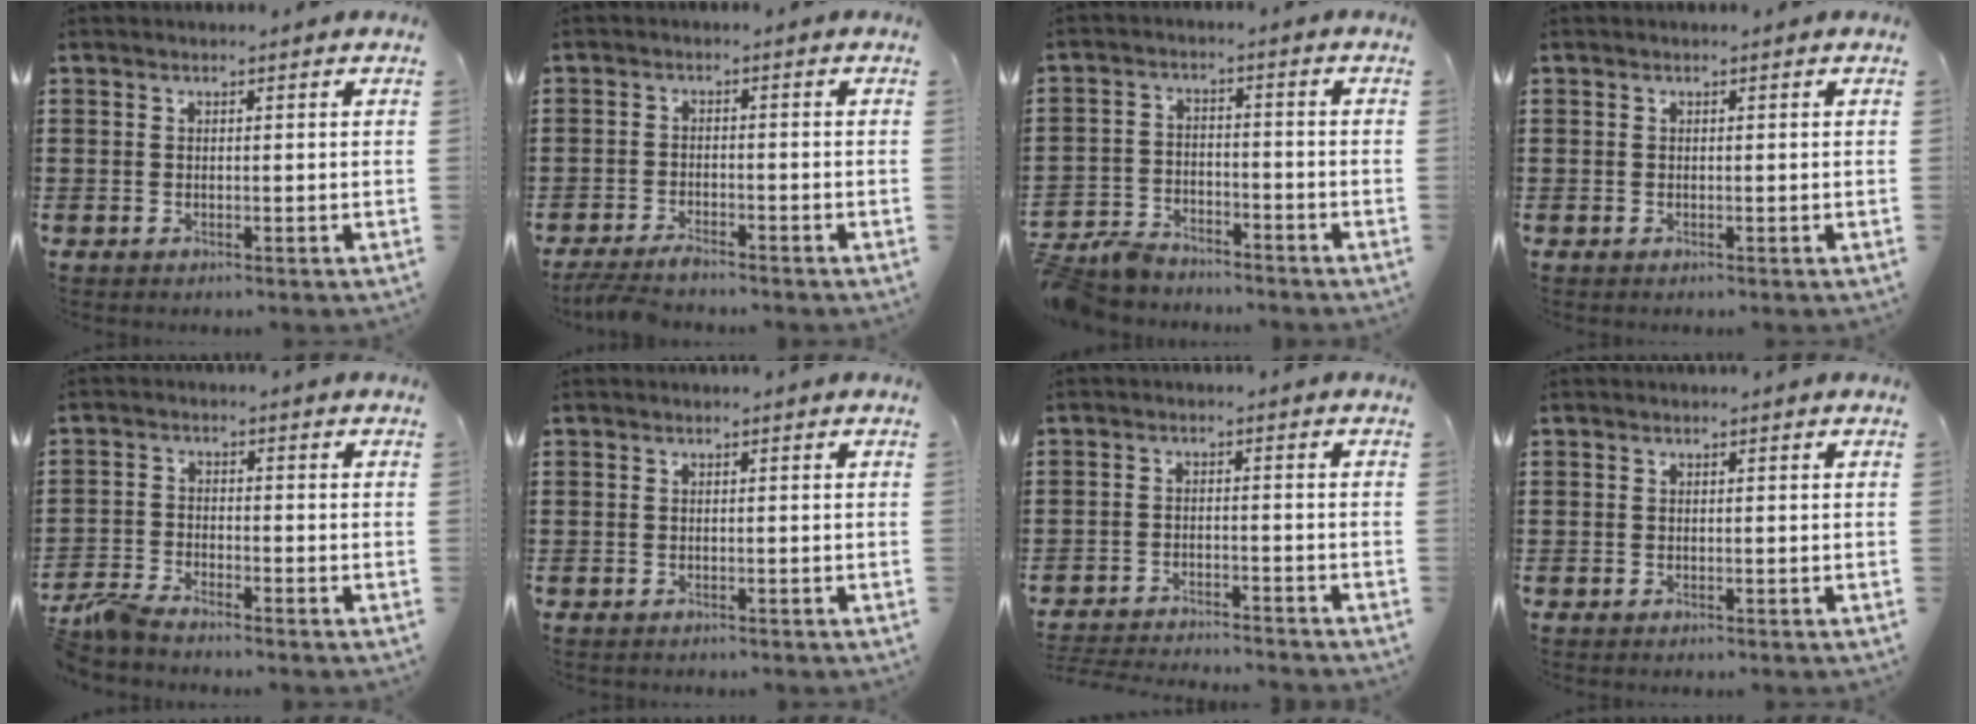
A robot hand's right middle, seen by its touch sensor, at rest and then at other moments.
{"total": 2.9, "force": [-2.6, 0.1, 1.1], "torque": [-0.037, -0.005, -0.056]}
{"total": 5.4, "force": [-5.2, 1.0, 0.9], "torque": [-0.037, 0.002, -0.109]}
{"total": 0.0}
{"total": 3.8, "force": [-3.5, 0.3, 1.3], "torque": [-0.053, -0.008, -0.078]}
{"total": 0.0}
{"total": 3.1, "force": [-3.1, -0.1, 0.2], "torque": [-0.007, -0.001, -0.067]}
{"total": 0.0}